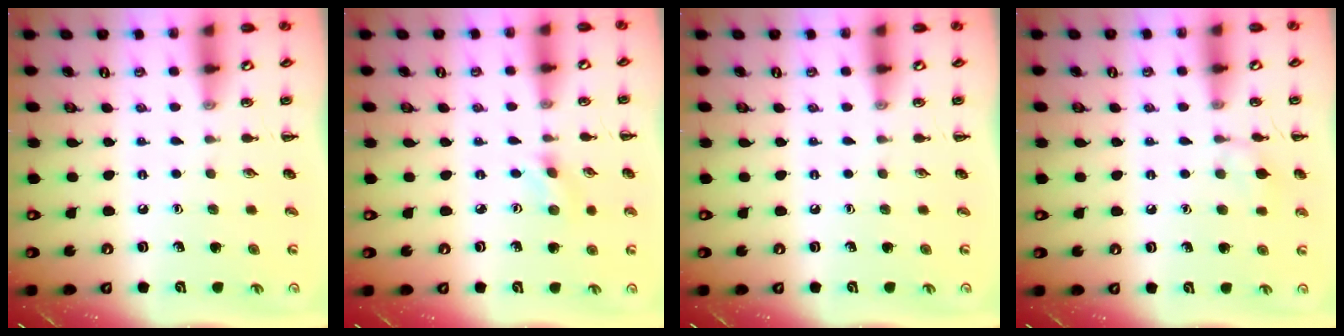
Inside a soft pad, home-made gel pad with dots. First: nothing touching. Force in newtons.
{"total": 1.2, "press": 1.1, "slide": 0.3}
{"total": 0.0}
{"total": 6.9, "press": 6.5, "slide": 2.2}